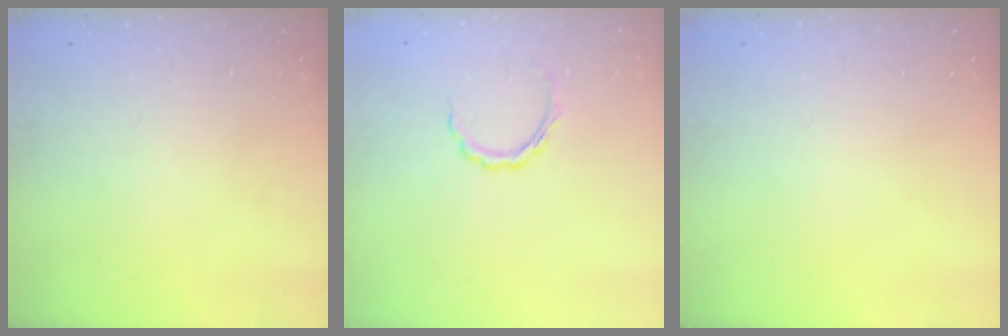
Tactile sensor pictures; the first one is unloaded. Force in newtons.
{"total": 5.4, "press": 5.2, "slide": 1.4}
{"total": 0.0}